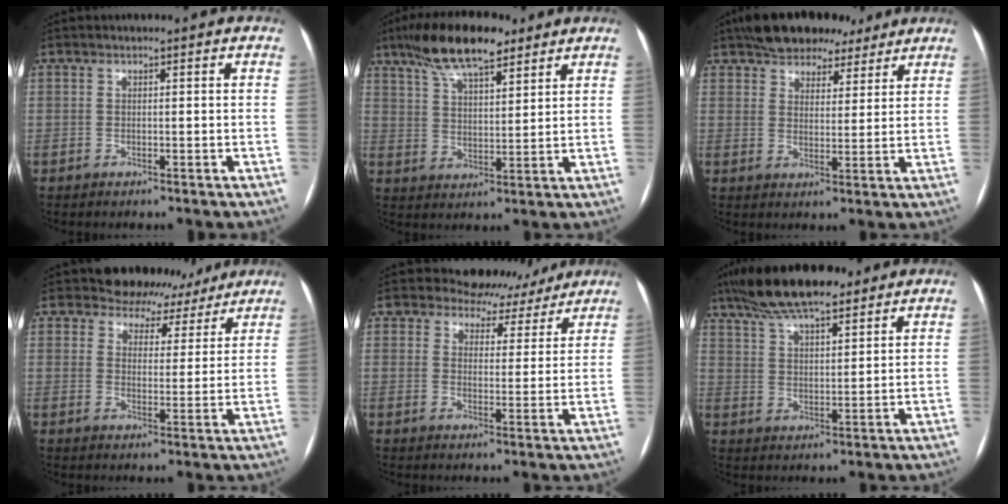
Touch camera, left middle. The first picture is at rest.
{"total": 12.8, "force": [9.2, 3.9, 8.0], "torque": [-0.153, 0.022, 0.165]}
{"total": 12.1, "force": [9.4, 6.2, 4.5], "torque": [-0.068, 0.035, 0.141]}
{"total": 9.8, "force": [8.3, 5.1, 0.1], "torque": [0.022, 0.003, 0.091]}
{"total": 10.6, "force": [9.4, 4.9, 0.1], "torque": [0.019, 0.001, 0.104]}
{"total": 13.6, "force": [10.4, 3.9, 7.8], "torque": [-0.153, 0.028, 0.182]}